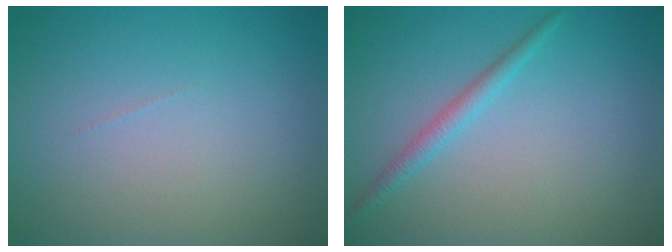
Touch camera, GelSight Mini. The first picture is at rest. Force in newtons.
{"total": 1.6, "press": 1.6, "slide": 0.0}